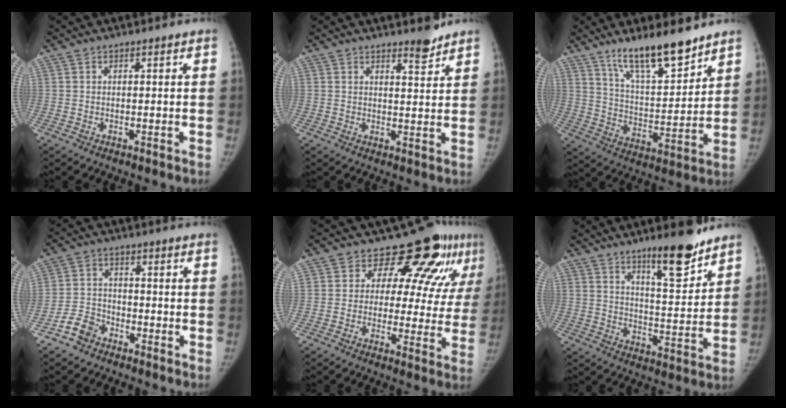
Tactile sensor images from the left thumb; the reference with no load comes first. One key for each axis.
{"total": 3.5, "fx": 3.0, "fy": 0.8, "fz": 1.6, "tx": -0.012, "ty": -0.028, "tz": 0.044}
{"total": 14.6, "fx": 11.1, "fy": 3.6, "fz": 8.8, "tx": -0.125, "ty": -0.077, "tz": 0.198}
{"total": 5.4, "fx": -3.8, "fy": 3.6, "fz": 1.5, "tx": -0.018, "ty": 0.022, "tz": -0.077}
{"total": 14.0, "fx": 8.0, "fy": 7.3, "fz": 8.9, "tx": -0.061, "ty": -0.040, "tz": 0.085}
{"total": 11.9, "fx": 8.6, "fy": 2.8, "fz": 7.7, "tx": -0.095, "ty": -0.065, "tz": 0.139}